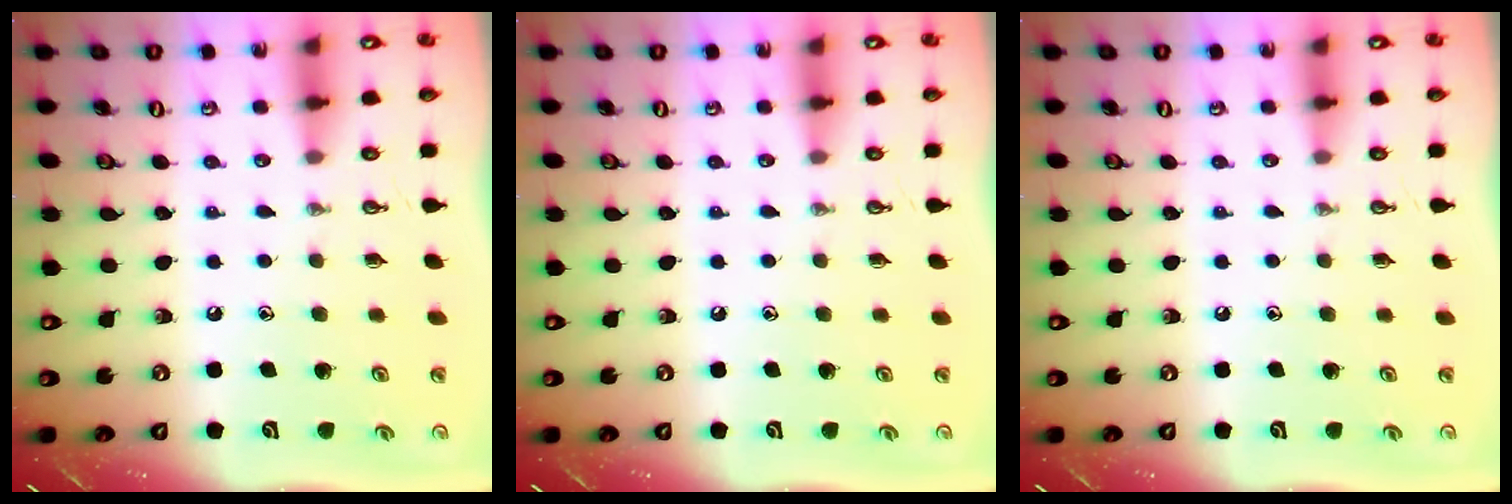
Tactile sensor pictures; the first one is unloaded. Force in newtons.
{"total": 0.0}
{"total": 0.0}